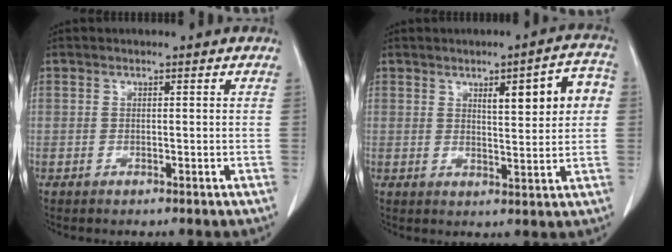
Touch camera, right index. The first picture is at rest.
{"total": 8.7, "force": [2.4, 1.8, 8.1], "torque": [-0.111, 0.017, 0.034]}